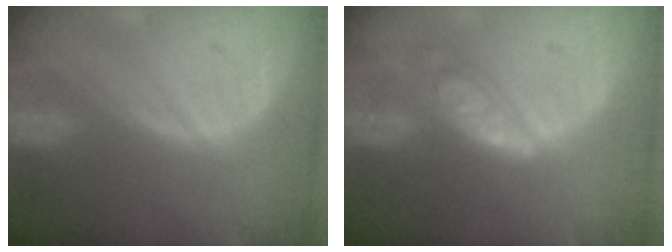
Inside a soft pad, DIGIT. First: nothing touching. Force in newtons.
{"total": 6.0, "press": 5.9, "slide": 0.4}